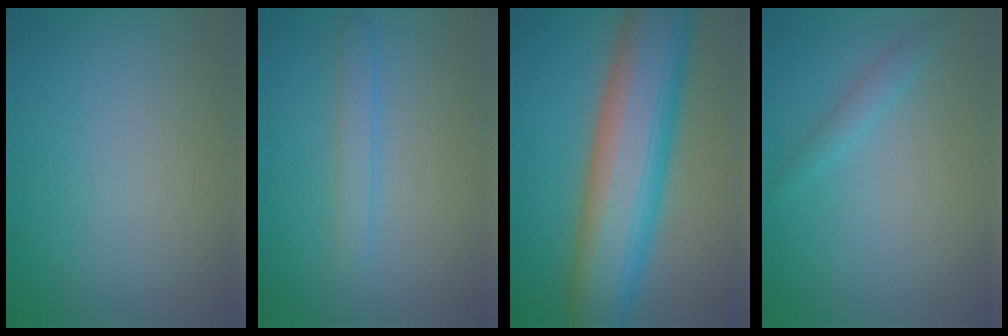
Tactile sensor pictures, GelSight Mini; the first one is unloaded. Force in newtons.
{"total": 1.8, "press": 1.8, "slide": 0.0}
{"total": 12.6, "press": 12.6, "slide": 0.7}
{"total": 1.3, "press": 1.3, "slide": 0.0}